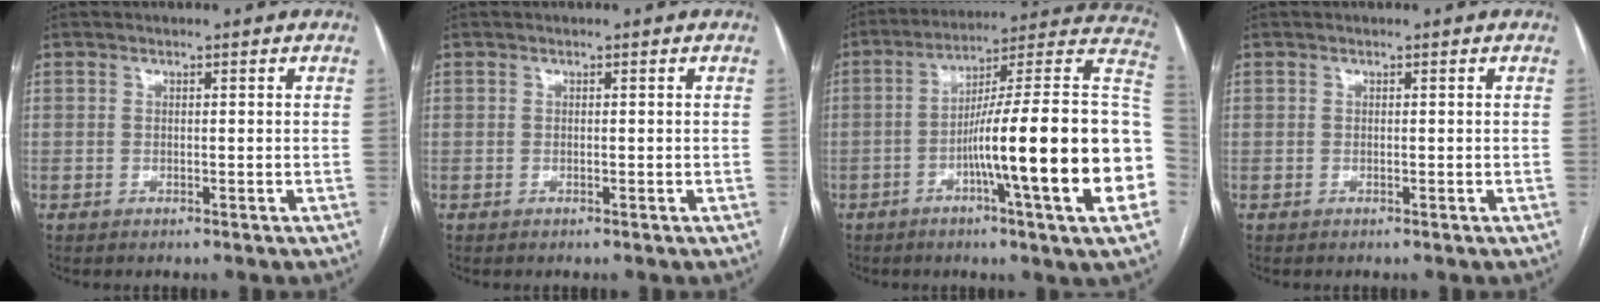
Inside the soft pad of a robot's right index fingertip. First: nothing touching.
{"total": 0.0}
{"total": 25.5, "force": [-5.3, 0.0, 24.9], "torque": [-0.272, 0.011, -0.092]}
{"total": 0.0}